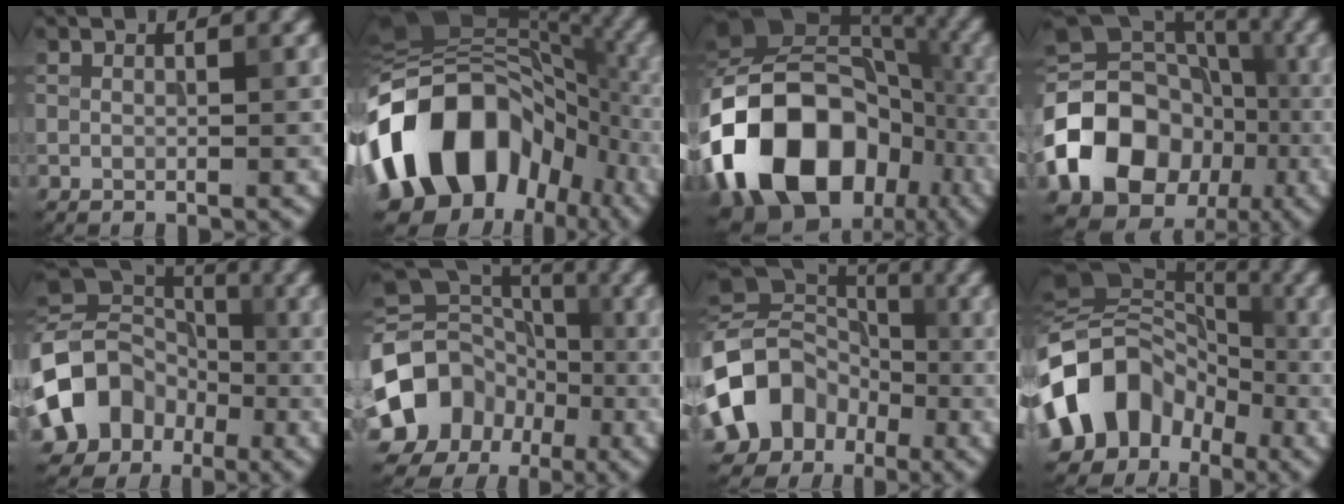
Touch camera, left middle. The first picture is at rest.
{"total": 15.7, "force": [-5.2, 11.1, 9.8], "torque": [-0.152, 0.018, -0.108]}
{"total": 18.6, "force": [-6.6, 13.5, 11.0], "torque": [-0.211, 0.000, -0.121]}
{"total": 14.6, "force": [-4.5, 11.7, 7.4], "torque": [-0.156, -0.002, -0.088]}
{"total": 9.0, "force": [-3.3, 7.3, 4.1], "torque": [-0.067, 0.005, -0.076]}
{"total": 11.0, "force": [-4.2, 9.1, 4.5], "torque": [-0.095, 0.006, -0.087]}
{"total": 10.1, "force": [-3.9, 8.0, 4.7], "torque": [-0.087, 0.008, -0.091]}
{"total": 11.1, "force": [-4.0, 8.6, 5.9], "torque": [-0.109, 0.010, -0.094]}